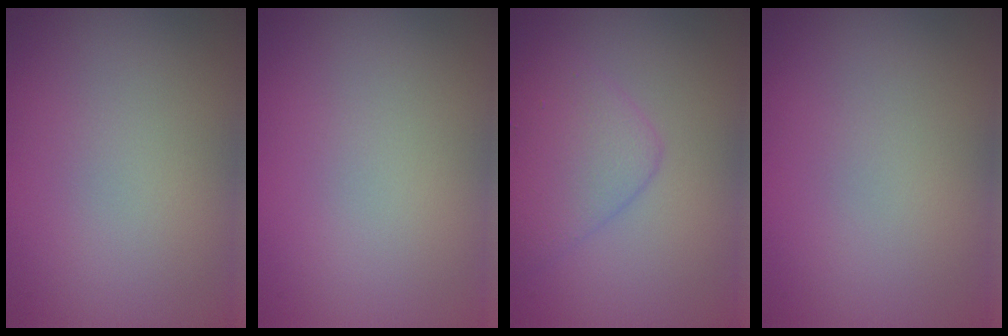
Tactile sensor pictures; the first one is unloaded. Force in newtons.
{"total": 0.0}
{"total": 3.4, "press": 3.4, "slide": 0.1}
{"total": 0.0}